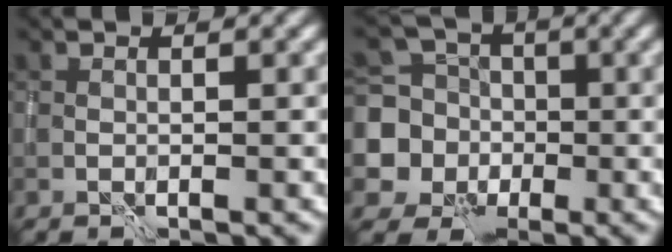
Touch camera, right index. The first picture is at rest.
{"total": 7.3, "force": [-0.6, 7.0, 1.8], "torque": [-0.043, 0.012, -0.045]}